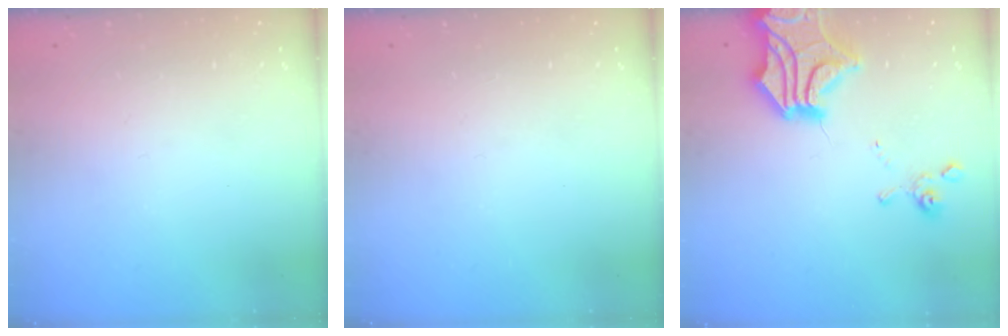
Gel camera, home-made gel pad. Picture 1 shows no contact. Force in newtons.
{"total": 0.0}
{"total": 8.7, "press": 8.2, "slide": 2.9}